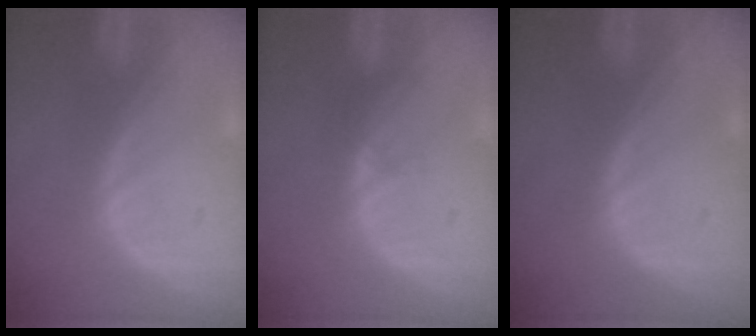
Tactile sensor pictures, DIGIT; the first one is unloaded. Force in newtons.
{"total": 1.3, "press": 1.2, "slide": 0.2}
{"total": 0.0}